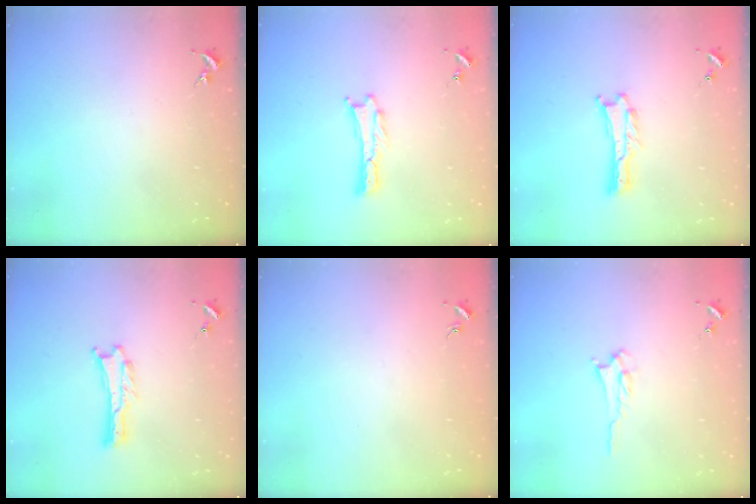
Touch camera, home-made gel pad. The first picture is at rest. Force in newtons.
{"total": 0.0}
{"total": 0.0}
{"total": 0.0}
{"total": 0.0}
{"total": 2.2, "press": 2.2, "slide": 0.3}